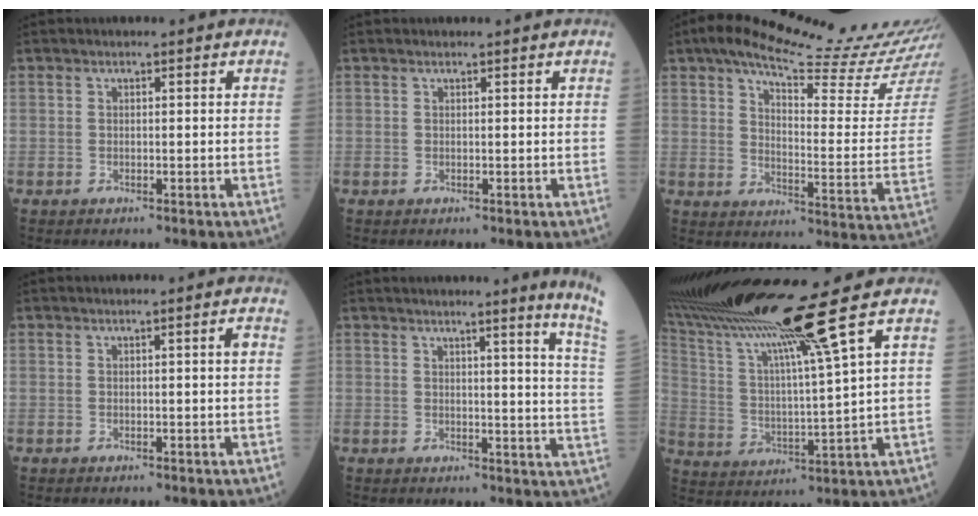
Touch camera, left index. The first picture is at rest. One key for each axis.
{"total": 0.0}
{"total": 21.7, "fx": 19.5, "fy": 0.2, "fz": 9.6, "tx": -0.148, "ty": -0.064, "tz": 0.253}
{"total": 0.8, "fx": 0.1, "fy": -0.2, "fz": 0.7, "tx": -0.010, "ty": 0.002, "tz": 0.001}
{"total": 10.4, "fx": 8.2, "fy": -3.0, "fz": 5.7, "tx": -0.069, "ty": -0.078, "tz": 0.072}
{"total": 19.7, "fx": 14.7, "fy": -4.1, "fz": 12.4, "tx": -0.221, "ty": -0.043, "tz": 0.264}